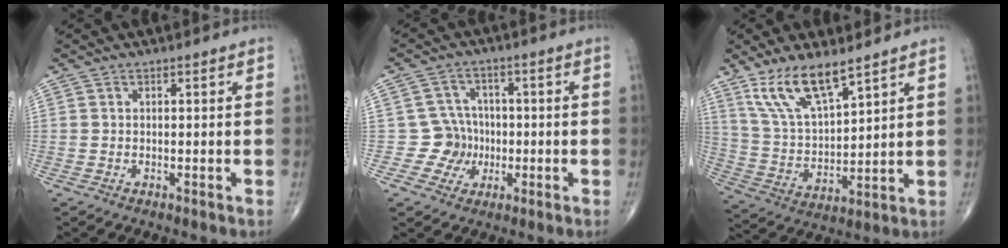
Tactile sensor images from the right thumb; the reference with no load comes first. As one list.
[{"total": 6.0, "force": [-1.2, 5.9, 0.7], "torque": [0.030, 0.019, -0.024]}, {"total": 12.2, "force": [8.4, 3.6, 8.1], "torque": [-0.150, -0.040, 0.179]}]